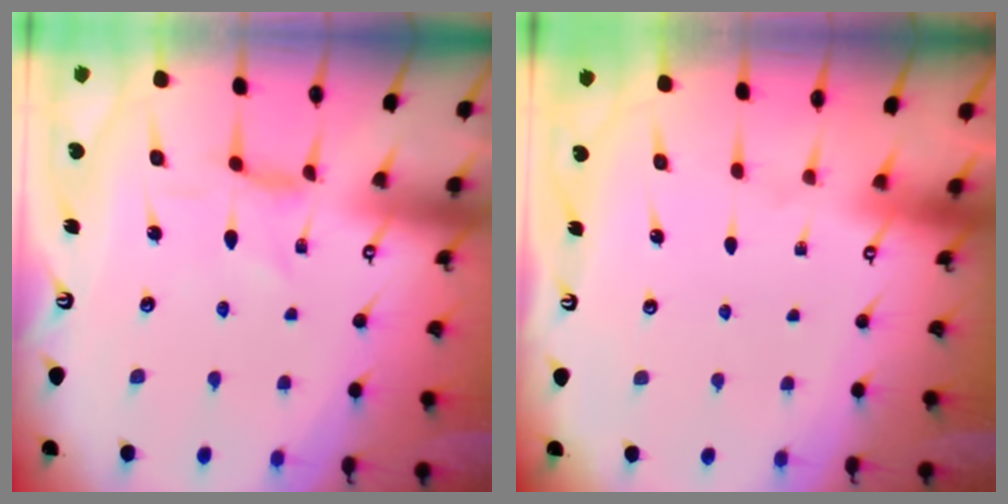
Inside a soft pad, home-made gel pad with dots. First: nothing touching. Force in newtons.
{"total": 0.0}